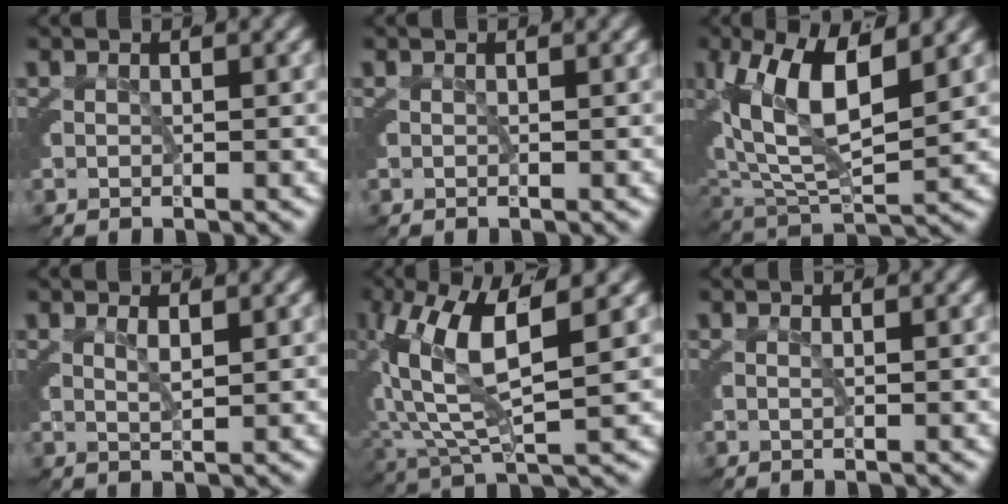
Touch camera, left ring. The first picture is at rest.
{"total": 0.0}
{"total": 9.2, "force": [2.5, 4.2, 7.8], "torque": [-0.150, -0.004, 0.051]}
{"total": 1.7, "force": [0.9, -1.0, 1.1], "torque": [-0.016, -0.010, 0.024]}
{"total": 8.8, "force": [1.5, 3.3, 8.0], "torque": [-0.149, 0.001, 0.033]}
{"total": 0.7, "force": [0.2, -0.5, 0.4], "torque": [-0.008, -0.005, 0.007]}